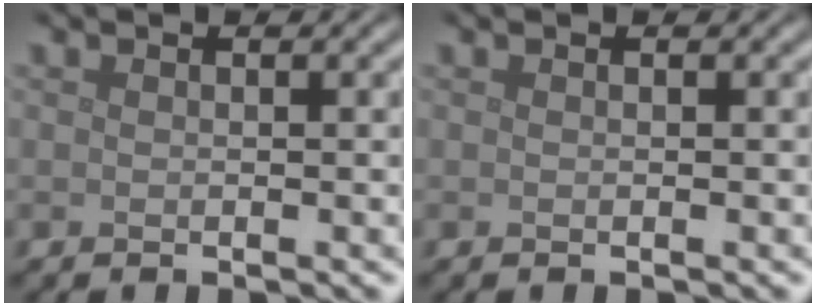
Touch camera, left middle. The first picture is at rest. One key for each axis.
{"total": 0.0}